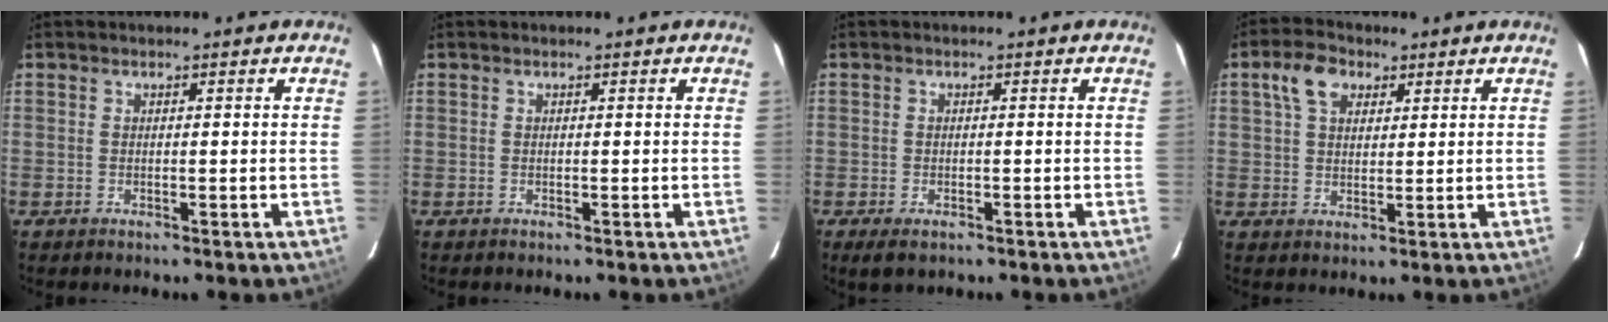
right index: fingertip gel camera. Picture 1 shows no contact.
{"total": 0.0}
{"total": 3.1, "force": [-1.9, 1.4, 2.0], "torque": [-0.041, -0.012, -0.031]}
{"total": 6.4, "force": [3.0, 4.2, 3.9], "torque": [-0.074, 0.024, 0.054]}